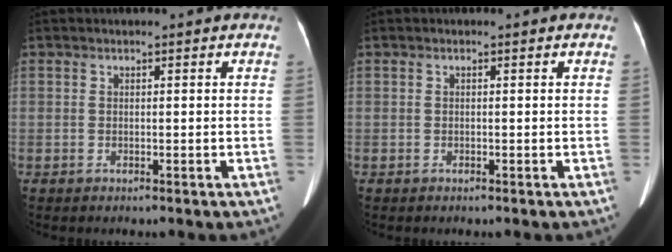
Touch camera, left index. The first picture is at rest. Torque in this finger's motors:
{"motor_torque": [0.01, 0.05, 0.00, 0.00]}